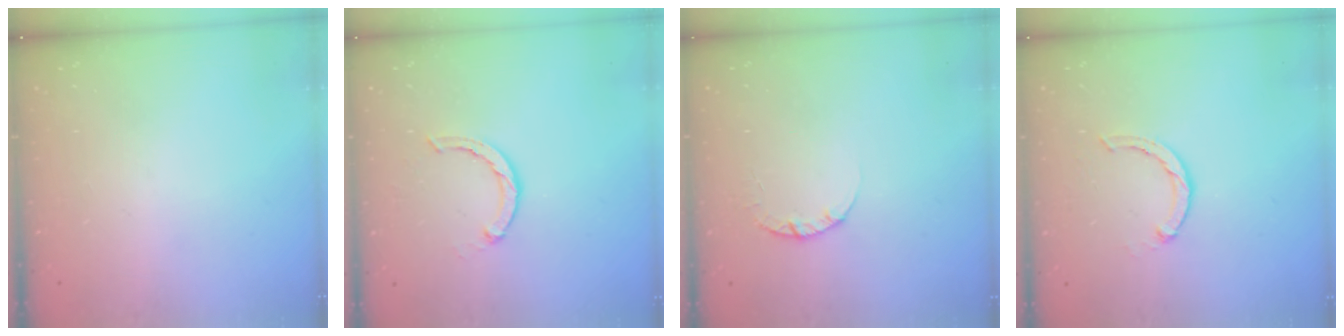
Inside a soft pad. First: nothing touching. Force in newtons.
{"total": 2.3, "press": 2.3, "slide": 0.3}
{"total": 2.4, "press": 2.4, "slide": 0.3}
{"total": 2.4, "press": 2.4, "slide": 0.4}